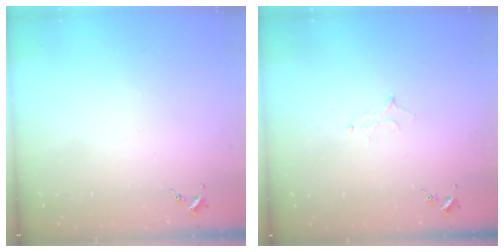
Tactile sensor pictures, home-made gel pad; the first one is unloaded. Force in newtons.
{"total": 5.8, "press": 5.7, "slide": 0.6}